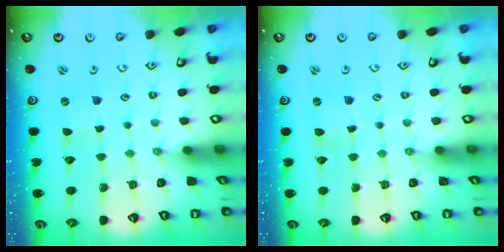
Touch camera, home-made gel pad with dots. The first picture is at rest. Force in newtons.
{"total": 0.0}